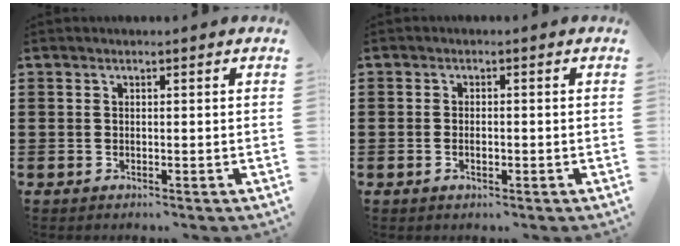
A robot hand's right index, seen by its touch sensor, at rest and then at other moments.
{"total": 1.6, "force": [-0.5, 0.7, 1.4], "torque": [-0.027, 0.000, -0.008]}